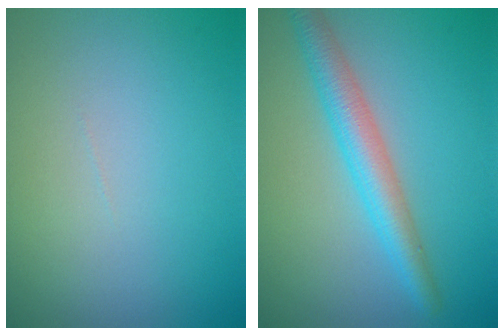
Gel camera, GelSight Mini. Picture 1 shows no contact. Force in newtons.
{"total": 4.2, "press": 4.2, "slide": 0.2}